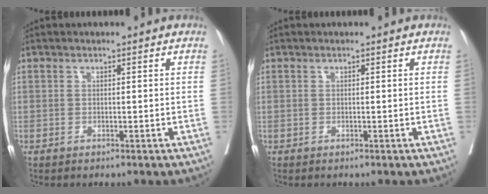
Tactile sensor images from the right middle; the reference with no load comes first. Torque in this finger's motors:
{"motor_torque": [0.09, -0.04, 0.04, 0.01]}